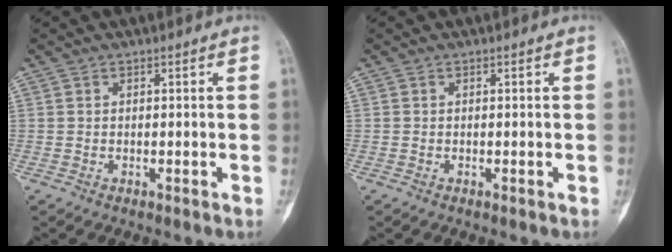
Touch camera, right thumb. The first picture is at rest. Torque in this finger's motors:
{"motor_torque": [-0.09, -0.02, -0.08, -0.03, -0.04]}